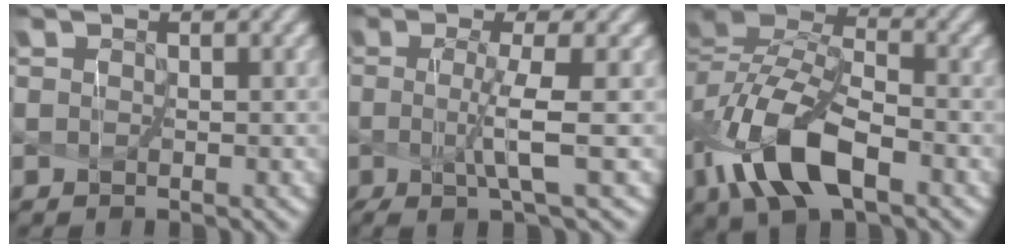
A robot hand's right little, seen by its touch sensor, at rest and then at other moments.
{"total": 4.2, "force": [-1.2, -0.4, 4.0], "torque": [-0.086, -0.014, -0.013]}
{"total": 8.9, "force": [-4.3, 3.8, 6.8], "torque": [-0.146, 0.009, -0.081]}